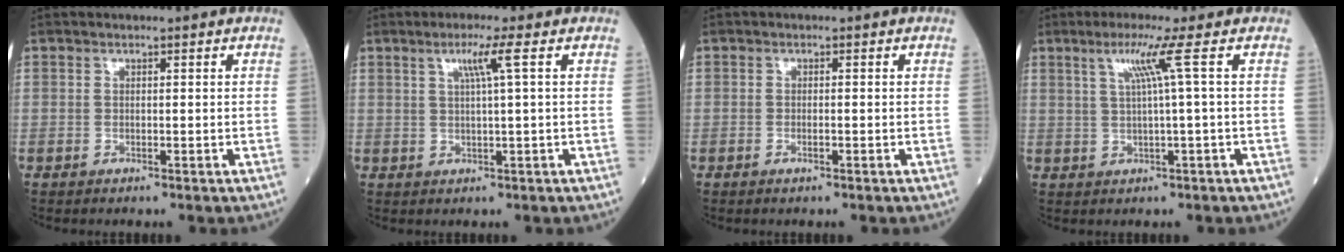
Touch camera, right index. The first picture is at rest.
{"total": 3.6, "force": [1.4, -0.9, 3.2], "torque": [-0.063, 0.001, 0.027]}
{"total": 1.1, "force": [-0.5, 0.1, 1.0], "torque": [-0.019, -0.001, -0.009]}
{"total": 4.5, "force": [1.5, -1.6, 4.0], "torque": [-0.082, 0.002, 0.033]}